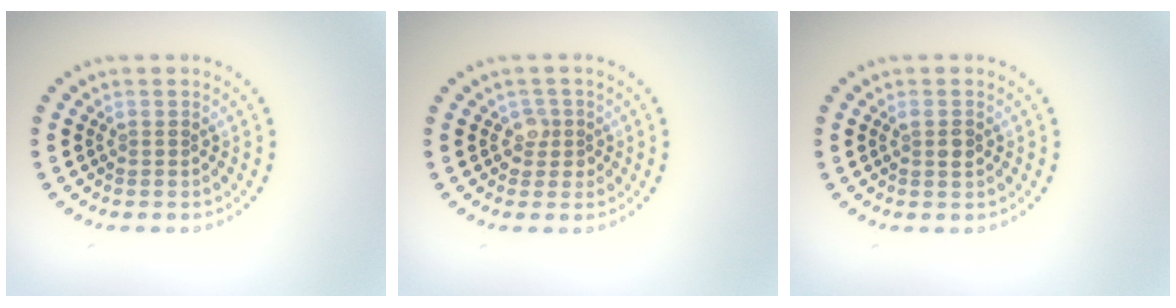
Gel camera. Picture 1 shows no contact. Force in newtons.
{"total": 1.6, "press": 1.3, "slide": 1.0}
{"total": 1.1, "press": 1.0, "slide": 0.3}